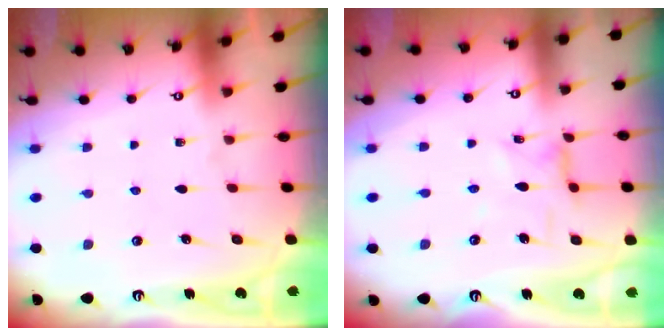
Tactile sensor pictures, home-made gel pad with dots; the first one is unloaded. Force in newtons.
{"total": 1.8, "press": 1.8, "slide": 0.3}